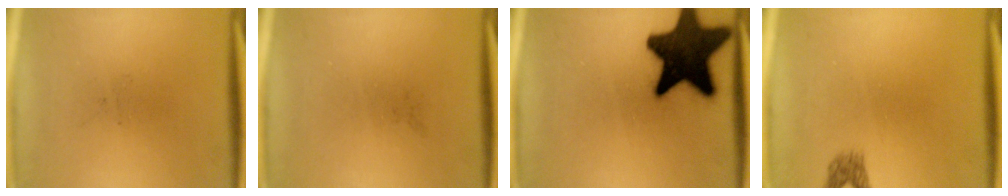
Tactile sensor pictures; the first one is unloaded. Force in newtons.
{"total": 0.0}
{"total": 18.6}
{"total": 1.6}